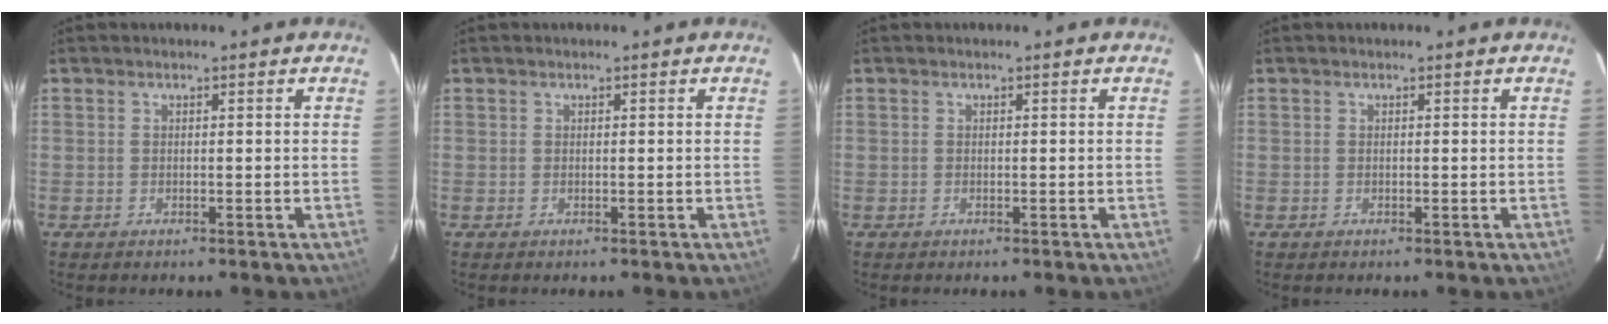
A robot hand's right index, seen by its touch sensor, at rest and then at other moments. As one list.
[{"total": 0.0}, {"total": 0.0}, {"total": 0.0}]